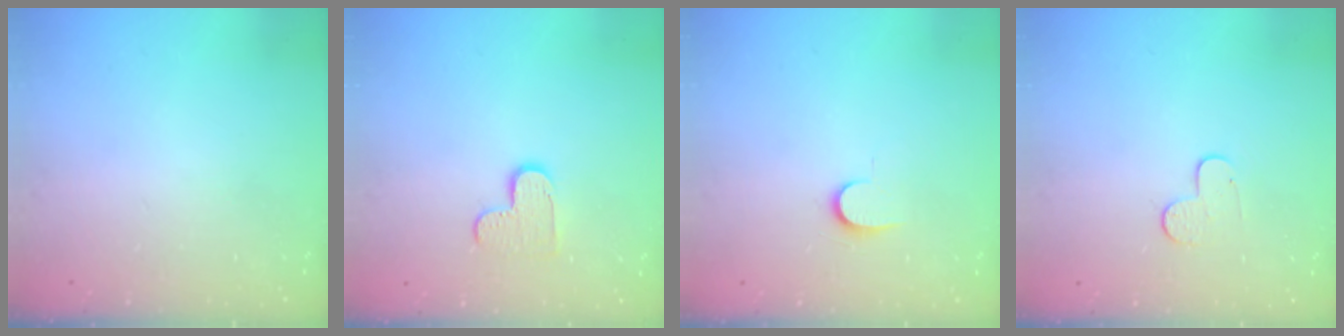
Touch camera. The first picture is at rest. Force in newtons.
{"total": 7.0, "press": 7.0, "slide": 0.3}
{"total": 6.9, "press": 6.9, "slide": 0.8}
{"total": 7.1, "press": 7.1, "slide": 0.6}